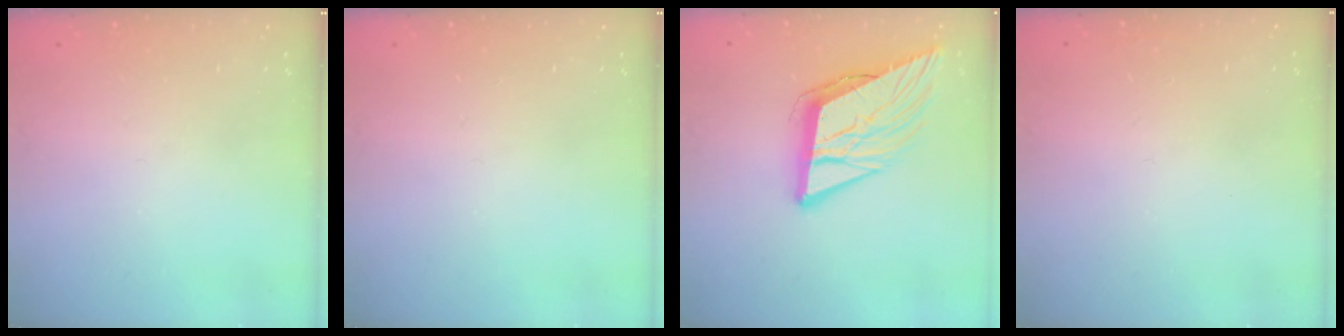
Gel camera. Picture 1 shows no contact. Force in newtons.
{"total": 0.0}
{"total": 13.5, "press": 12.9, "slide": 3.8}
{"total": 1.6, "press": 1.6, "slide": 0.1}